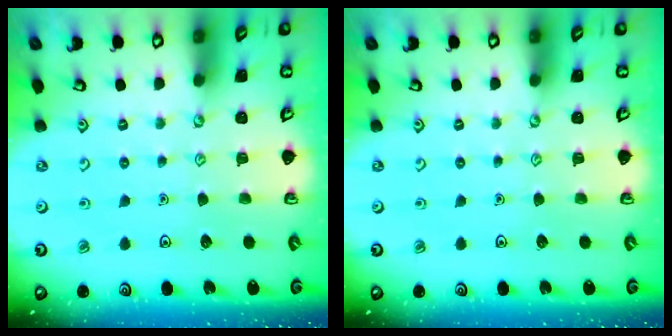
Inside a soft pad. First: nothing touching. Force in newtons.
{"total": 0.0}